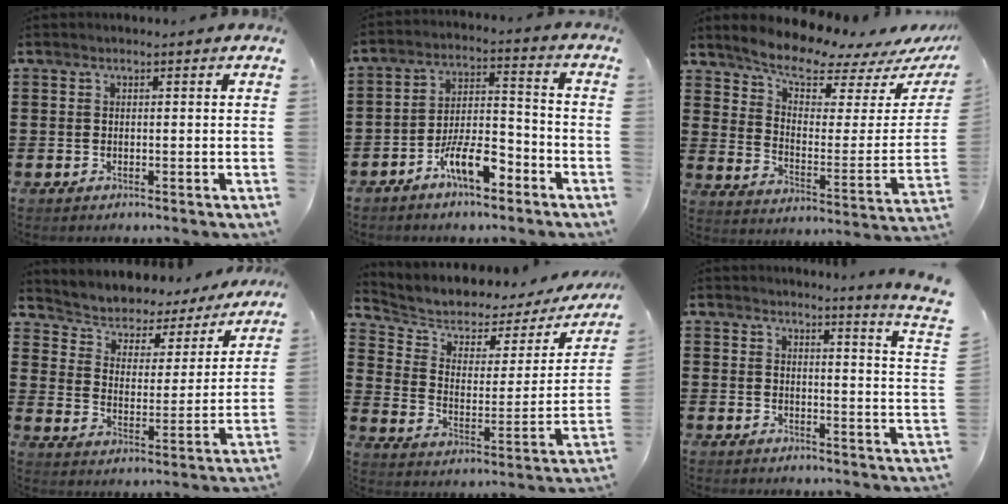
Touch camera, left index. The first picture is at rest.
{"total": 8.7, "force": [-5.7, 2.8, 5.9], "torque": [-0.119, 0.009, -0.107]}
{"total": 8.3, "force": [7.4, 1.9, 3.2], "torque": [-0.085, -0.055, 0.127]}
{"total": 3.4, "force": [3.1, 1.5, -0.1], "torque": [-0.026, -0.032, 0.042]}
{"total": 4.5, "force": [3.7, 2.2, 1.5], "torque": [-0.057, -0.028, 0.055]}
{"total": 3.2, "force": [2.6, -1.5, 0.8], "torque": [-0.027, -0.028, 0.041]}